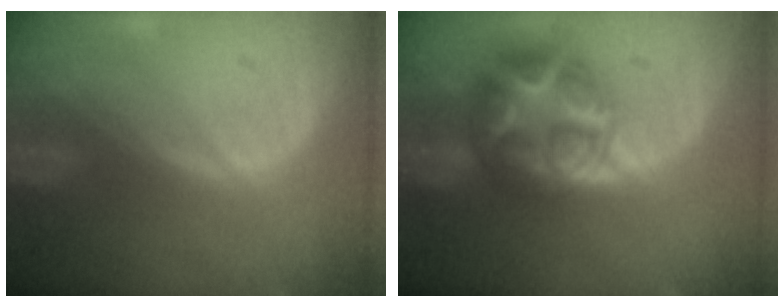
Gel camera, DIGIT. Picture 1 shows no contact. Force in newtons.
{"total": 8.9, "press": 8.9, "slide": 0.4}